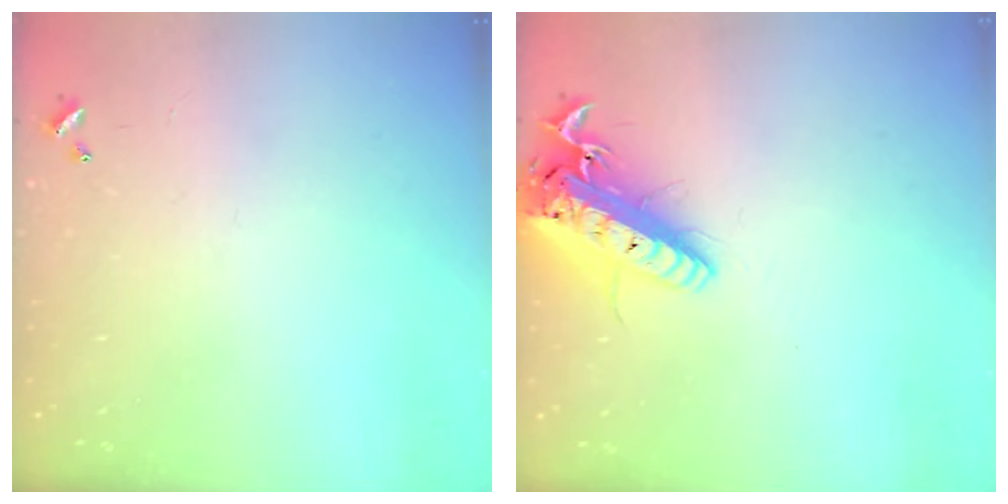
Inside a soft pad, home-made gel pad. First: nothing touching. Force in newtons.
{"total": 19.8, "press": 19.4, "slide": 4.0}